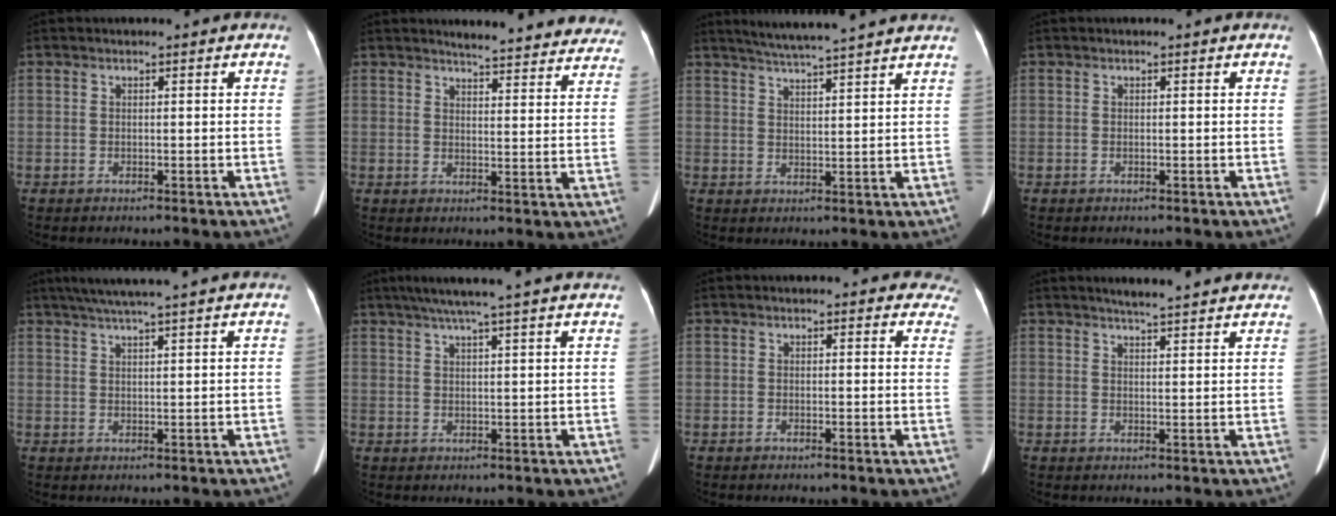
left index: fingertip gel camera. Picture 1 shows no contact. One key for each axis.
{"total": 18.9, "fx": 17.9, "fy": 2.8, "fz": 5.5, "tx": -0.047, "ty": -0.056, "tz": 0.190}
{"total": 11.1, "fx": 9.9, "fy": -0.9, "fz": 4.9, "tx": -0.082, "ty": 0.022, "tz": 0.133}
{"total": 0.0}
{"total": 12.9, "fx": 10.9, "fy": -0.3, "fz": 6.9, "tx": -0.115, "ty": 0.037, "tz": 0.145}
{"total": 15.6, "fx": 13.1, "fy": -0.4, "fz": 8.5, "tx": -0.136, "ty": 0.032, "tz": 0.167}
{"total": 7.3, "fx": 6.7, "fy": 2.7, "fz": 1.1, "tx": 0.032, "ty": -0.011, "tz": 0.035}
{"total": 12.9, "fx": 11.8, "fy": 1.0, "fz": 5.2, "tx": -0.061, "ty": 0.012, "tz": 0.133}